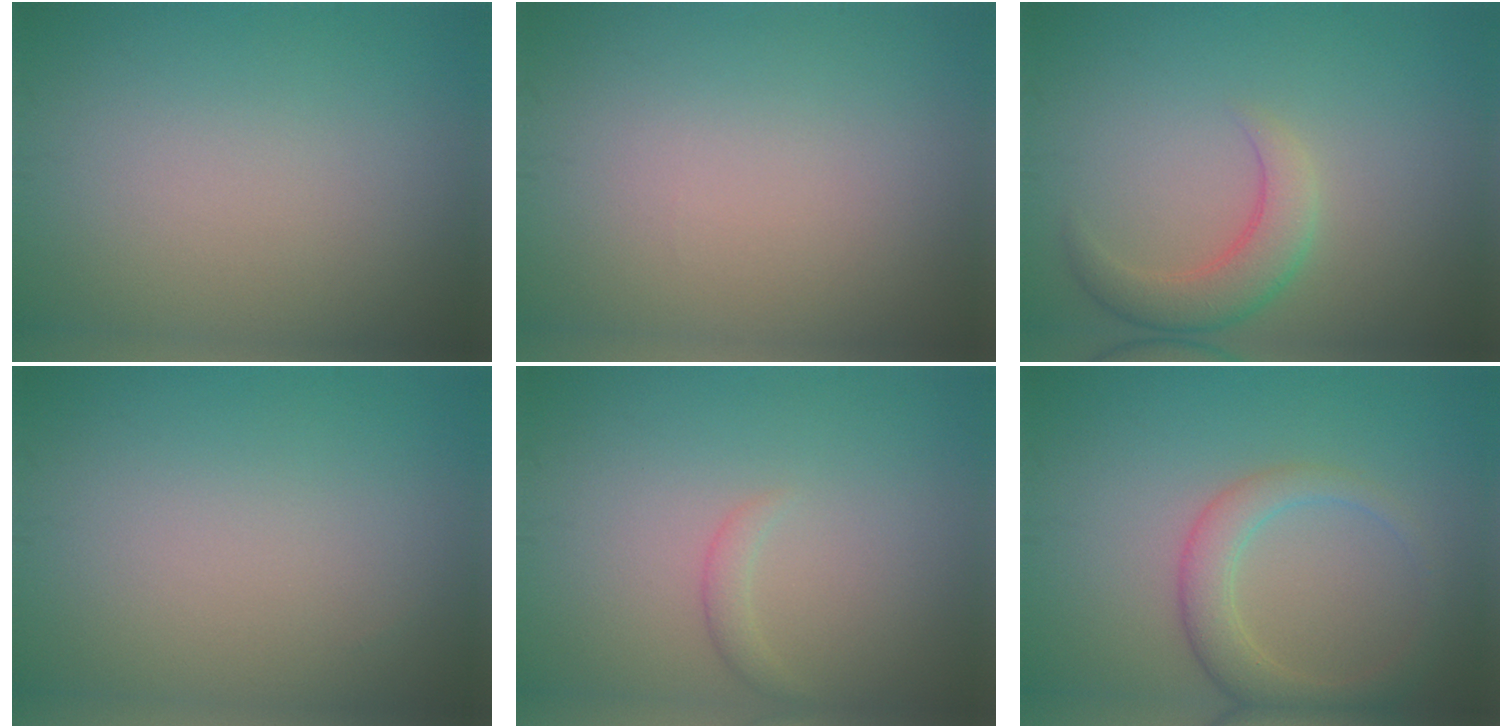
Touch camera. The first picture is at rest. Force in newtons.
{"total": 0.0}
{"total": 3.2, "press": 3.2, "slide": 0.2}
{"total": 0.0}
{"total": 1.0, "press": 1.0, "slide": 0.1}
{"total": 3.6, "press": 3.6, "slide": 0.2}